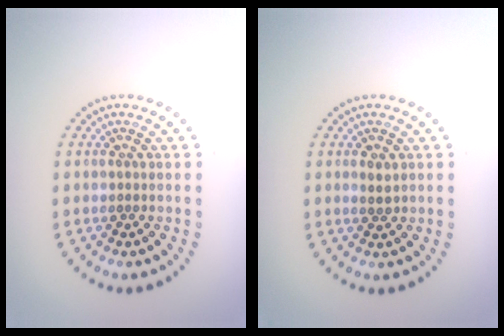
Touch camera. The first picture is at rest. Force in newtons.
{"total": 1.2, "press": 1.1, "slide": 0.4}